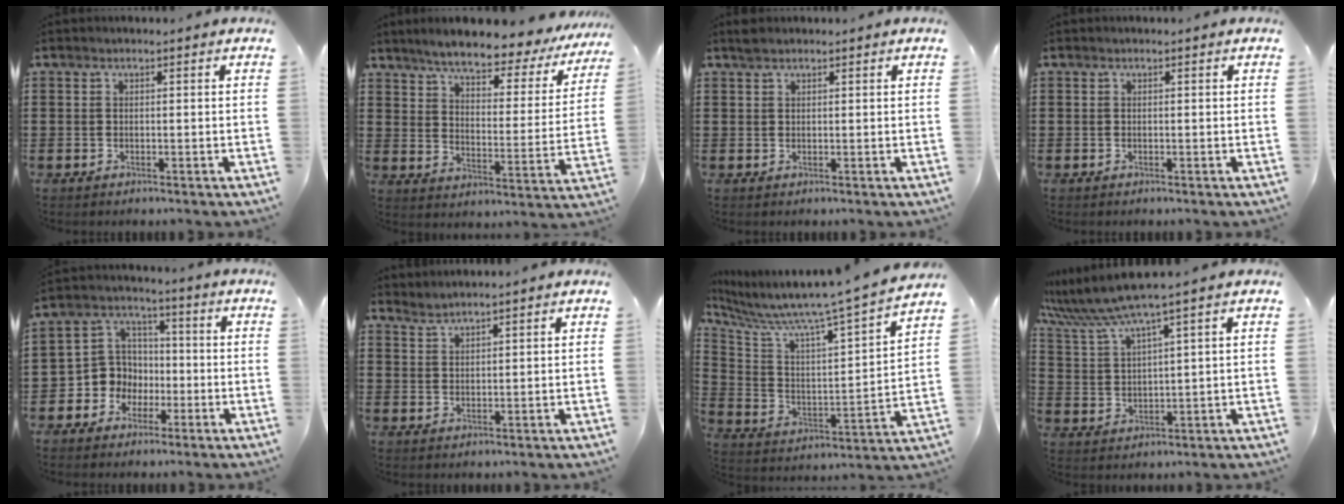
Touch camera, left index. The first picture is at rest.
{"total": 6.2, "force": [5.5, 0.6, 2.6], "torque": [-0.070, -0.038, 0.088]}
{"total": 1.4, "force": [1.3, 0.4, 0.5], "torque": [-0.013, 0.001, 0.025]}
{"total": 0.0}
{"total": 6.8, "force": [-1.7, 6.4, 1.2], "torque": [-0.067, 0.001, -0.036]}
{"total": 1.6, "force": [1.6, -0.3, -0.2], "torque": [0.000, -0.001, 0.033]}
{"total": 7.4, "force": [6.6, -0.6, 3.3], "torque": [-0.098, -0.070, 0.099]}
{"total": 6.5, "force": [5.1, -0.4, 4.0], "torque": [-0.105, -0.027, 0.085]}